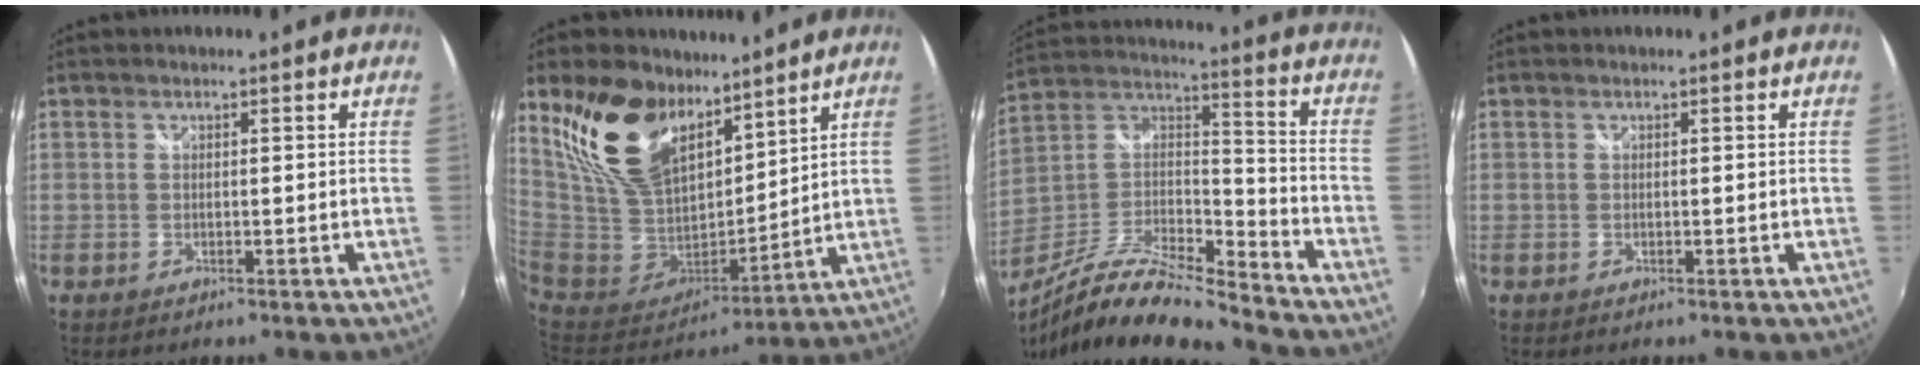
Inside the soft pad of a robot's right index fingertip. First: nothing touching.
{"total": 21.9, "force": [14.4, 11.9, 11.4], "torque": [-0.262, 0.031, 0.290]}
{"total": 17.2, "force": [-14.1, 2.9, 9.5], "torque": [-0.188, -0.003, -0.271]}
{"total": 0.0}